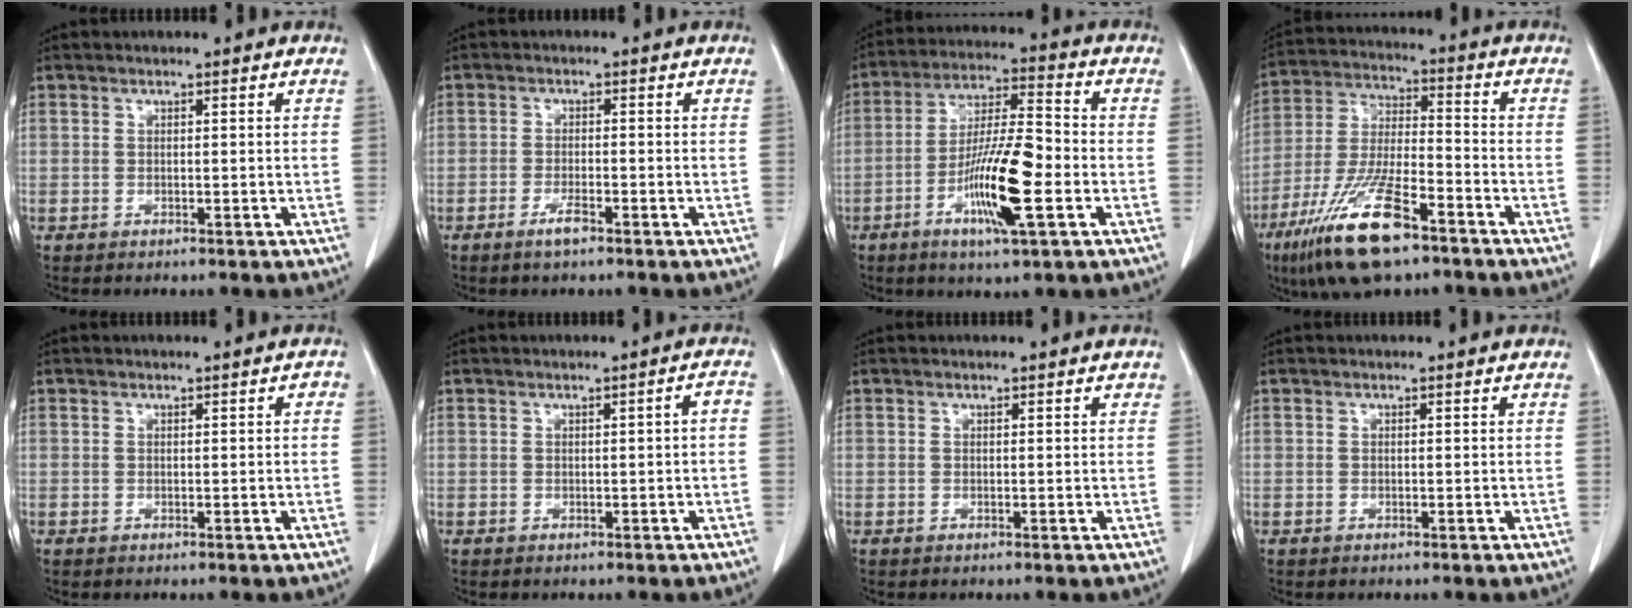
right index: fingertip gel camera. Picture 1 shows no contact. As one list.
[{"total": 2.5, "force": [-1.7, 0.4, 1.8], "torque": [-0.036, 0.000, -0.032]}, {"total": 13.2, "force": [-4.4, 1.4, 12.4], "torque": [-0.230, -0.008, -0.079]}, {"total": 15.5, "force": [-9.5, 3.7, 11.6], "torque": [-0.243, -0.022, -0.173]}, {"total": 0.5, "force": [0.1, 0.3, 0.5], "torque": [0.002, 0.004, 0.000]}, {"total": 1.5, "force": [-0.2, 0.1, 1.4], "torque": [-0.018, 0.003, -0.002]}, {"total": 0.0}, {"total": 0.0}]